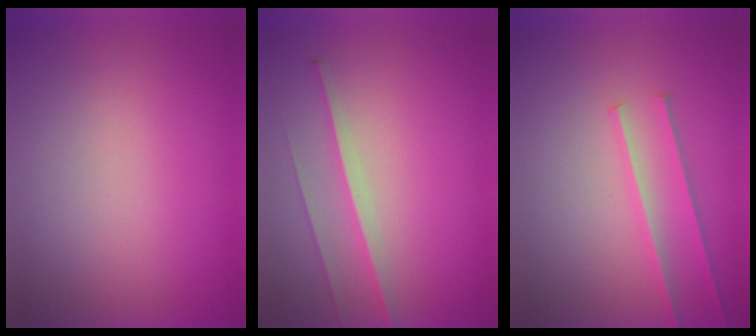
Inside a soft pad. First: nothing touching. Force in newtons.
{"total": 2.8}
{"total": 2.2}